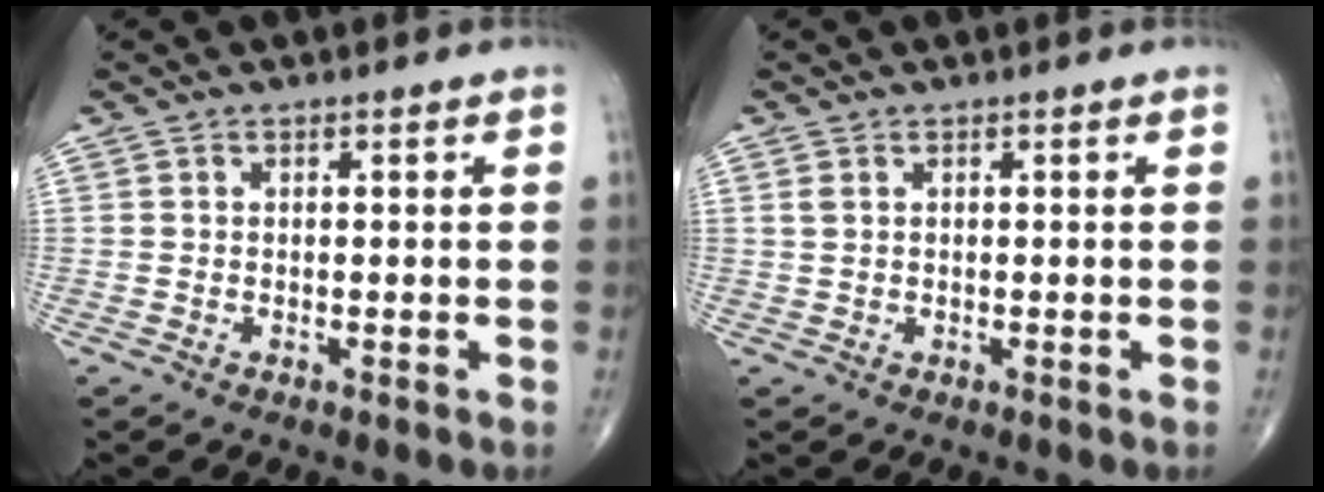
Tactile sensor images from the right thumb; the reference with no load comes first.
{"total": 1.2, "force": [0.5, 0.8, 0.7], "torque": [-0.016, 0.005, 0.013]}